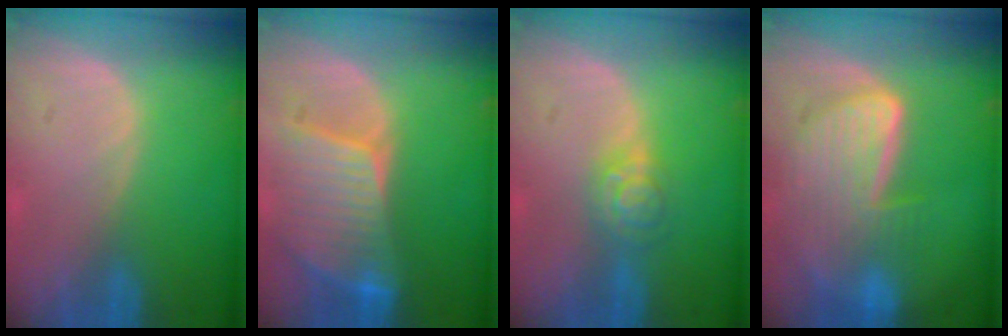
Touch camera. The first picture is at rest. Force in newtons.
{"total": 9.2, "press": 8.1, "slide": 4.3}
{"total": 4.5, "press": 3.9, "slide": 2.3}
{"total": 9.3, "press": 8.0, "slide": 4.6}